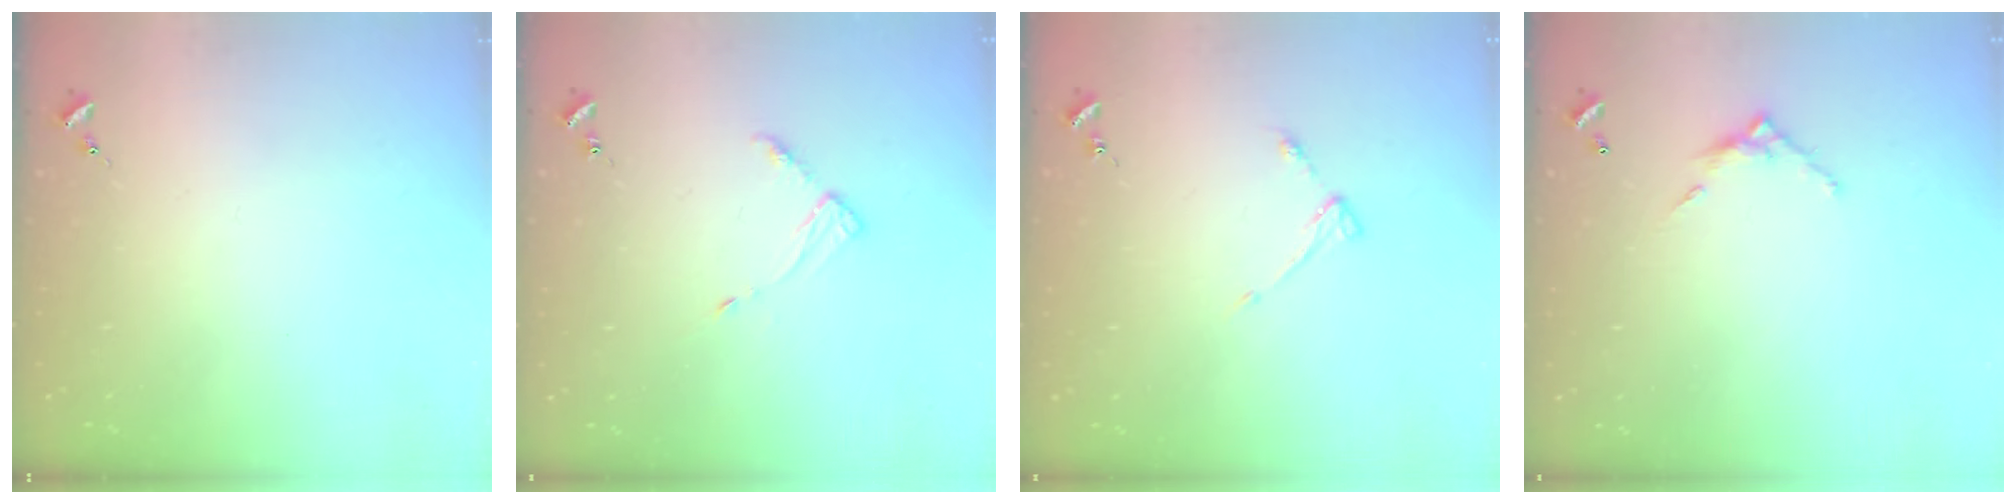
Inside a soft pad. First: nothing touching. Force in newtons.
{"total": 4.9, "press": 4.8, "slide": 0.6}
{"total": 3.9, "press": 3.9, "slide": 0.6}
{"total": 6.7, "press": 6.7, "slide": 0.4}